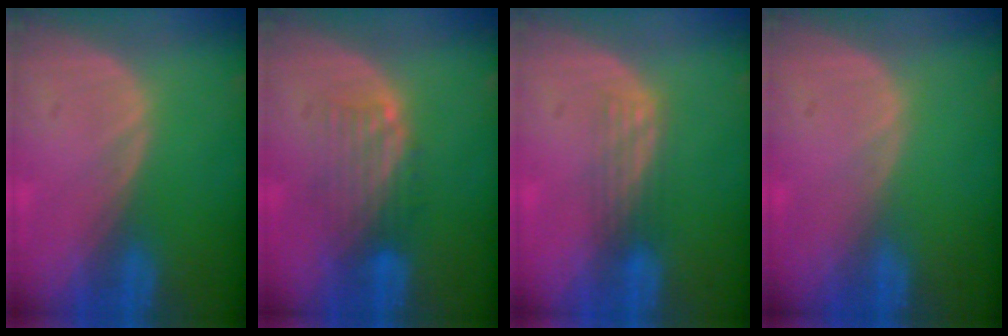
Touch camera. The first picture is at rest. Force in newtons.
{"total": 5.0, "press": 4.3, "slide": 2.6}
{"total": 2.9, "press": 2.5, "slide": 1.5}
{"total": 0.0}